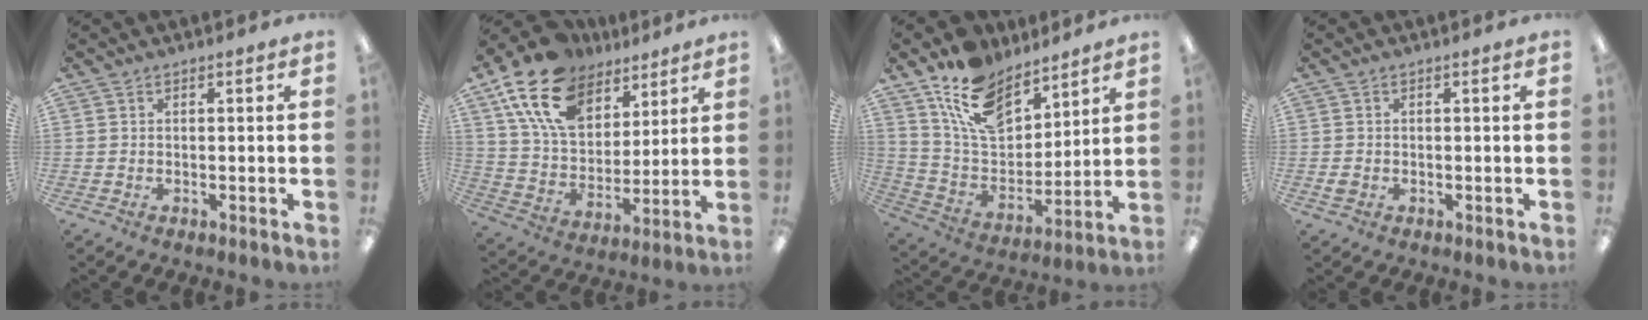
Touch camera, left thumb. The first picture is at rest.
{"total": 18.6, "force": [11.4, 11.5, 9.1], "torque": [-0.182, -0.043, 0.211]}
{"total": 15.6, "force": [11.2, 8.4, 6.9], "torque": [-0.142, -0.050, 0.212]}
{"total": 0.7, "force": [0.0, 0.7, 0.0], "torque": [0.000, 0.005, -0.001]}